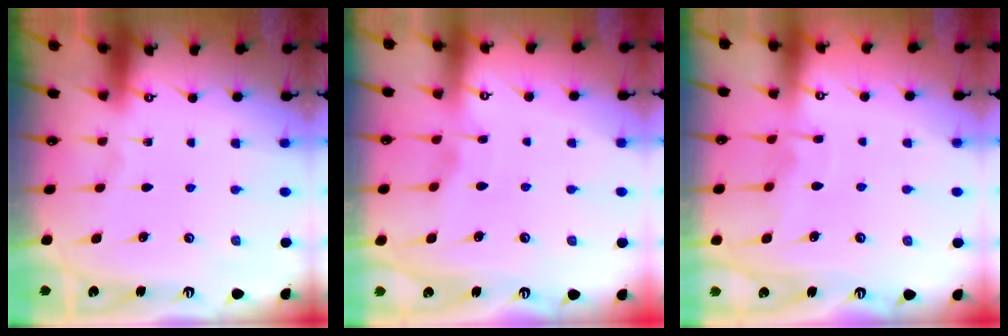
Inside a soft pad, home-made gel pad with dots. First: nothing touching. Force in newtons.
{"total": 2.5, "press": 2.5, "slide": 0.2}
{"total": 4.5, "press": 4.5, "slide": 0.3}